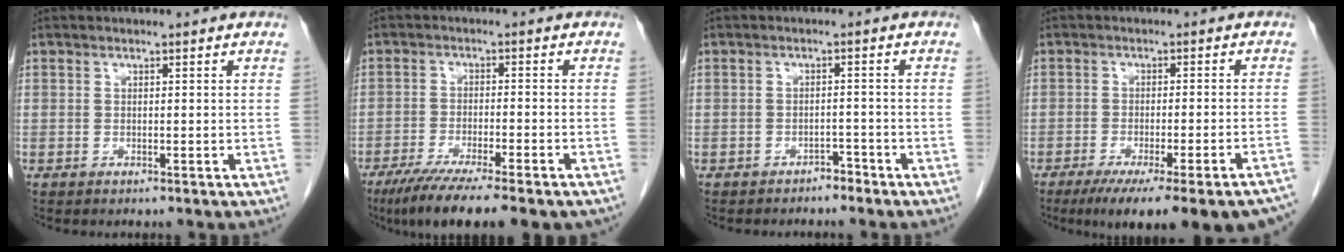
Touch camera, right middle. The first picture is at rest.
{"total": 13.3, "force": [-10.3, 1.7, 8.3], "torque": [-0.121, -0.030, -0.157]}
{"total": 2.1, "force": [-1.9, 0.9, 0.4], "torque": [-0.008, 0.001, -0.026]}
{"total": 20.7, "force": [-17.2, 1.6, 11.2], "torque": [-0.094, -0.023, -0.218]}